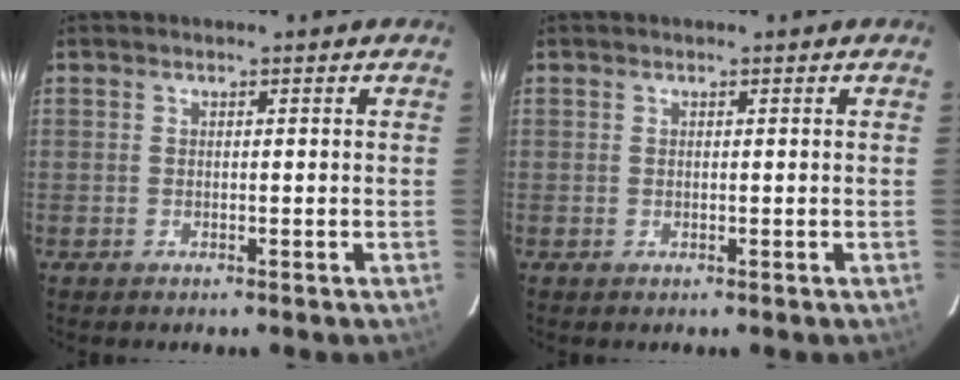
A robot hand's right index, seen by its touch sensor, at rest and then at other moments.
{"total": 0.0}